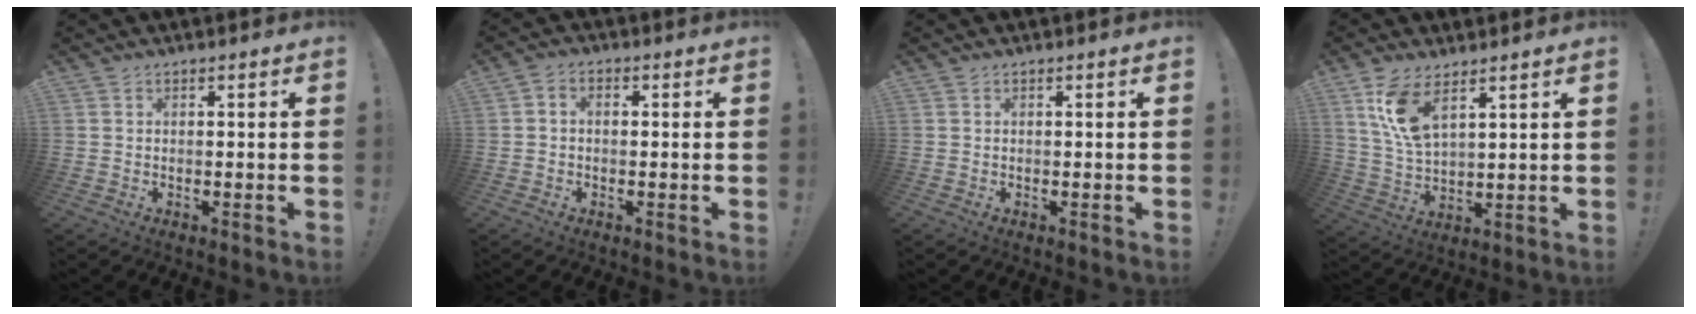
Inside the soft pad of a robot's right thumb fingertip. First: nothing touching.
{"total": 2.3, "force": [-0.9, 1.6, 1.4], "torque": [-0.023, 0.008, -0.016]}
{"total": 0.0}
{"total": 10.7, "force": [6.3, 4.6, 7.3], "torque": [-0.148, -0.021, 0.120]}